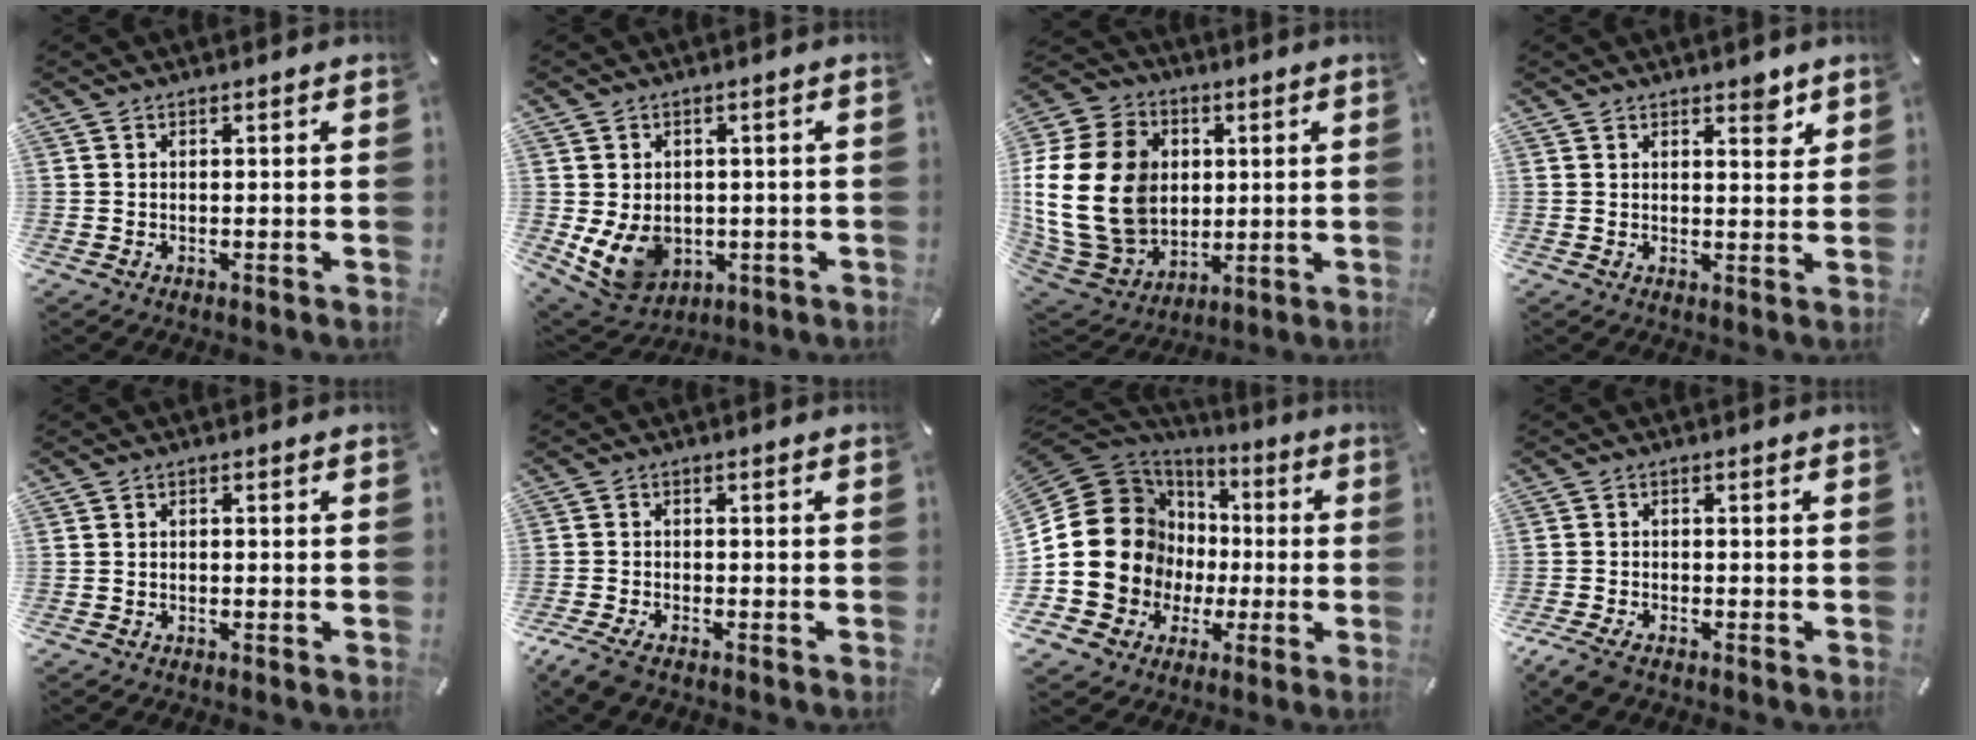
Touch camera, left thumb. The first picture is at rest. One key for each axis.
{"total": 9.5, "fx": -1.4, "fy": 7.8, "fz": 5.2, "tx": -0.106, "ty": -0.003, "tz": -0.021}
{"total": 25.2, "fx": 1.1, "fy": 19.8, "fz": 15.6, "tx": -0.322, "ty": 0.001, "tz": 0.029}
{"total": 3.8, "fx": 2.8, "fy": 1.8, "fz": 1.8, "tx": 0.000, "ty": -0.021, "tz": 0.040}
{"total": 1.0, "fx": -0.7, "fy": 0.6, "fz": 0.3, "tx": -0.006, "ty": 0.003, "tz": -0.017}
{"total": 4.0, "fx": -3.0, "fy": 1.3, "fz": 2.1, "tx": -0.059, "ty": 0.003, "tz": -0.062}
{"total": 19.5, "fx": 0.4, "fy": 17.5, "fz": 8.5, "tx": -0.182, "ty": -0.022, "tz": 0.029}
{"total": 3.5, "fx": -2.6, "fy": 1.3, "fz": 1.8, "tx": -0.056, "ty": 0.003, "tz": -0.057}